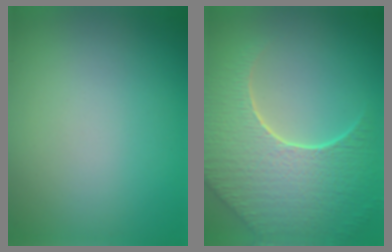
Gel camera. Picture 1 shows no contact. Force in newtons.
{"total": 8.7, "press": 6.1, "slide": 6.1}